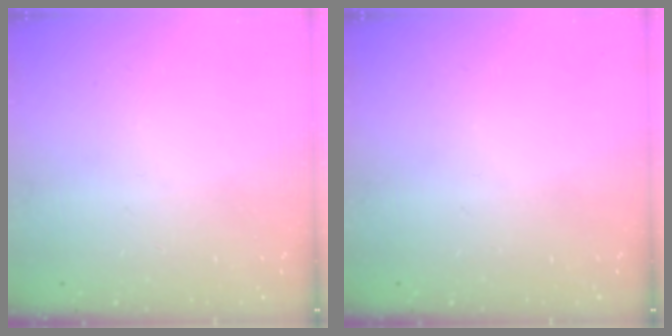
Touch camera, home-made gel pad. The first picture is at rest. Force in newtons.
{"total": 0.0}